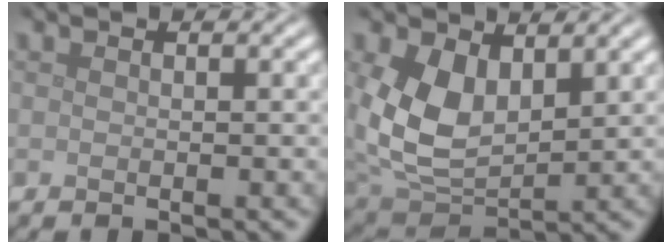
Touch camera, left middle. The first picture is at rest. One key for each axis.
{"total": 7.9, "fx": 1.7, "fy": 5.1, "fz": 5.8, "tx": -0.142, "ty": -0.017, "tz": 0.041}